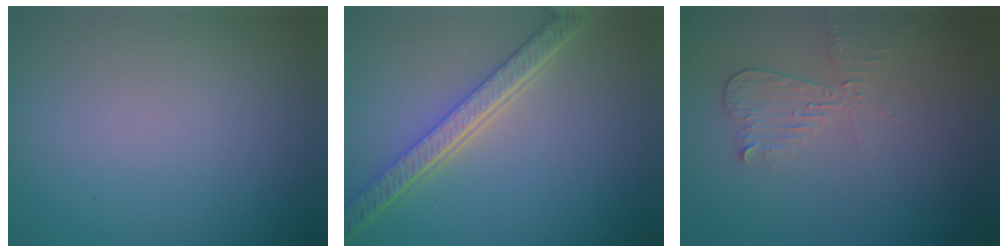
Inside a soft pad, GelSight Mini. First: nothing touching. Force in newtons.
{"total": 5.4, "press": 4.1, "slide": 3.4}
{"total": 2.1, "press": 2.1, "slide": 0.1}